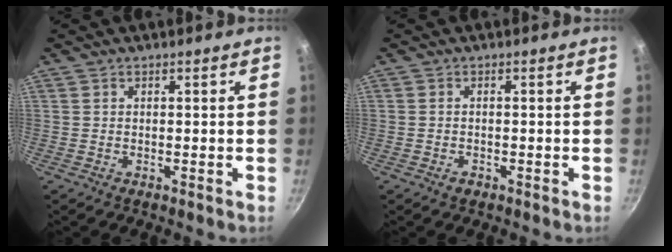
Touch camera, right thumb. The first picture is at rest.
{"total": 1.2, "force": [-0.8, 0.8, 0.6], "torque": [-0.012, 0.003, -0.014]}